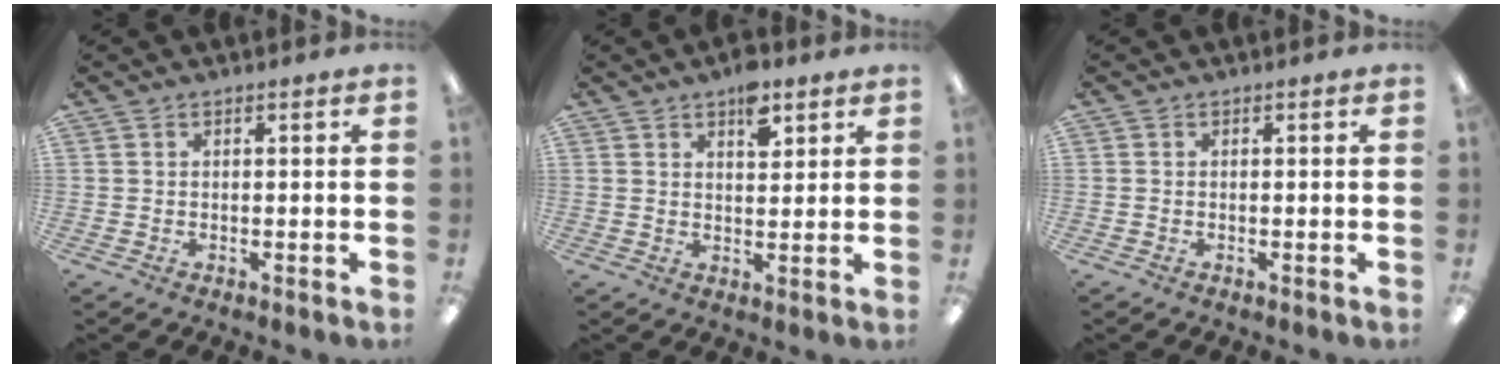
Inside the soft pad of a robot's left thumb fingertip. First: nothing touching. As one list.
[{"total": 6.7, "force": [4.1, 3.3, 4.1], "torque": [-0.042, -0.022, 0.065]}, {"total": 0.0}]